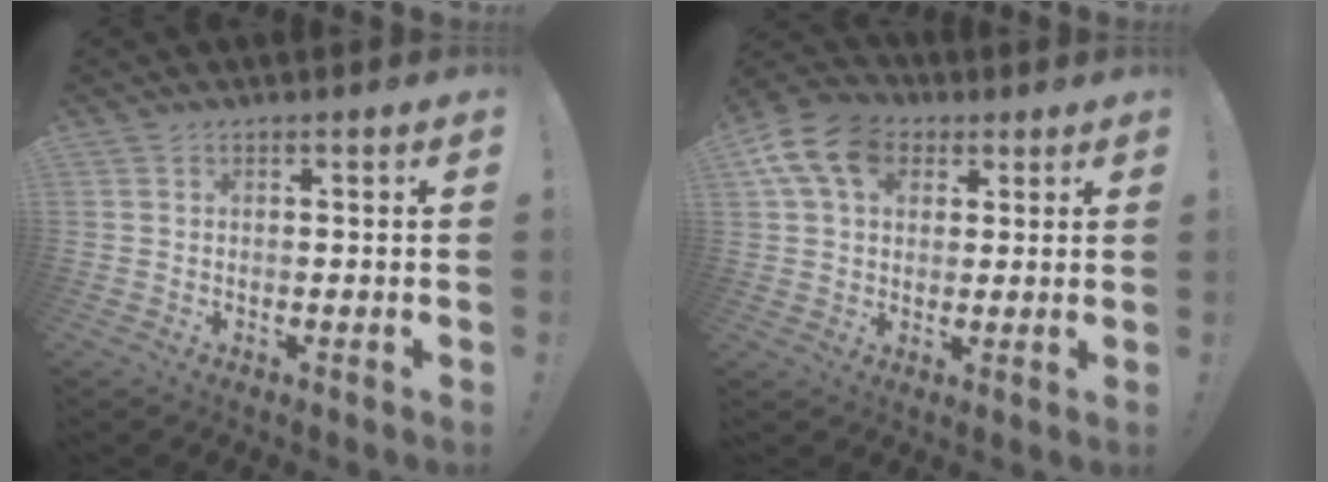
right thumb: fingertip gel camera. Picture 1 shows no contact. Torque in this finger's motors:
{"motor_torque": [0.77, 0.77, 0.39, -0.20, 0.12]}